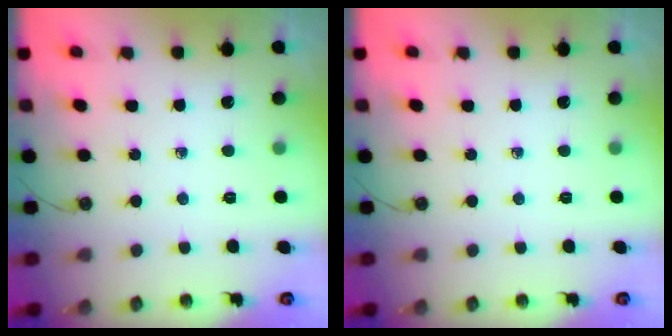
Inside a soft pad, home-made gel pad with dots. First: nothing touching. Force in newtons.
{"total": 0.0}